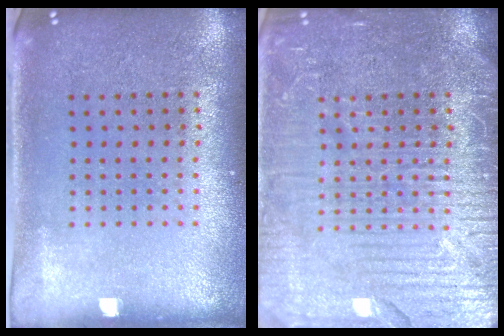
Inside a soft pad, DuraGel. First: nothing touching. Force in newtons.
{"total": 7.2, "press": 7.1, "slide": 0.9}